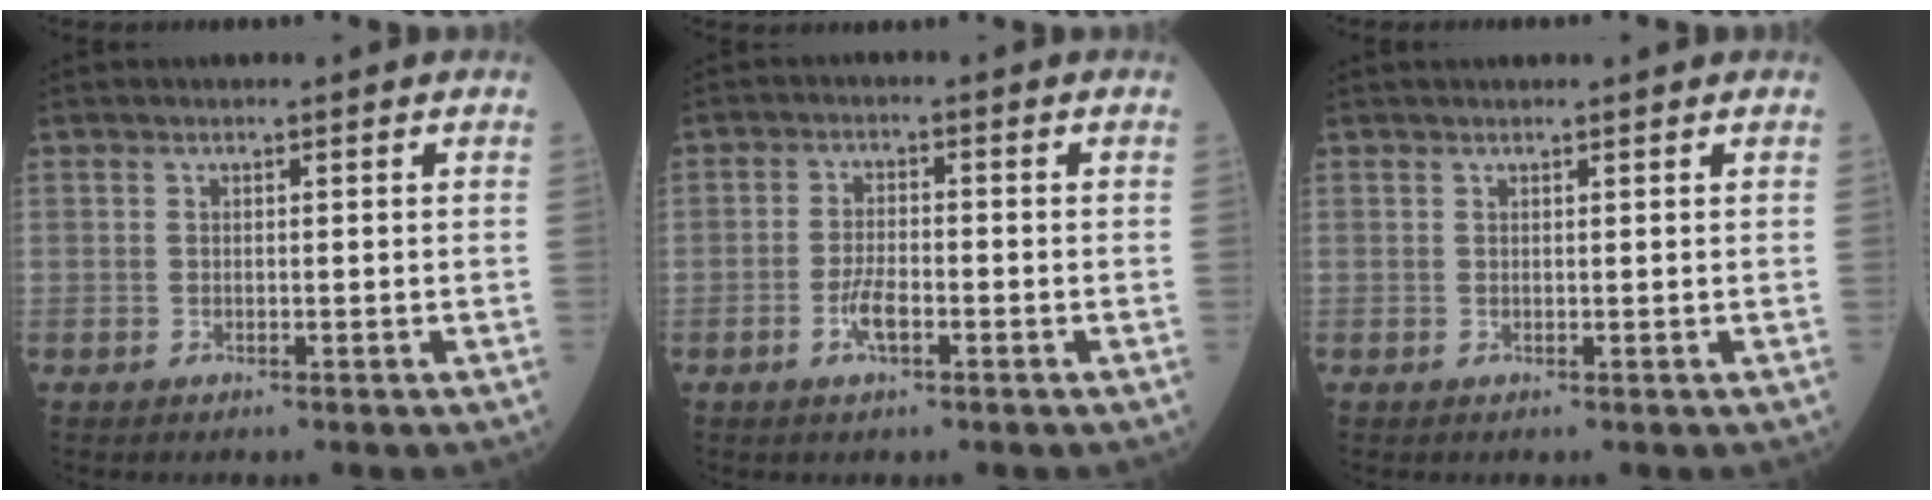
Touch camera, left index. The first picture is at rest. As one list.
[{"total": 3.6, "force": [-1.6, 1.0, 3.0], "torque": [-0.061, 0.002, -0.032]}, {"total": 2.5, "force": [2.3, 0.2, 0.8], "torque": [-0.004, 0.025, 0.032]}]